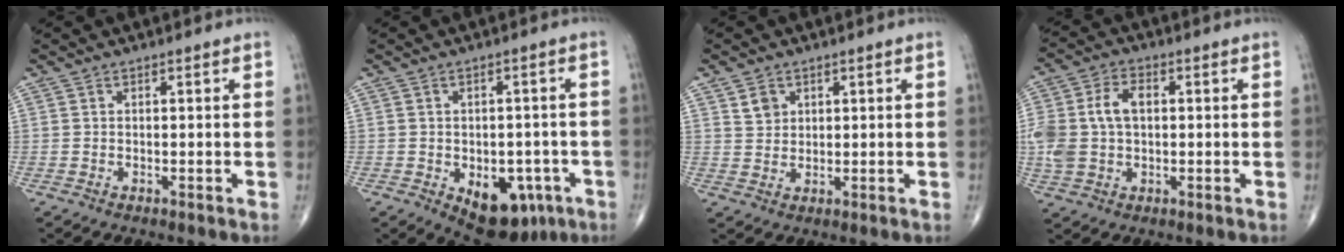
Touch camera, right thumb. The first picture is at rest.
{"total": 11.6, "force": [-4.8, 7.0, 7.9], "torque": [-0.070, 0.016, -0.053]}
{"total": 3.2, "force": [1.7, 2.5, 1.2], "torque": [-0.007, -0.013, 0.033]}
{"total": 10.7, "force": [0.7, 7.0, 8.0], "torque": [-0.174, 0.022, 0.017]}